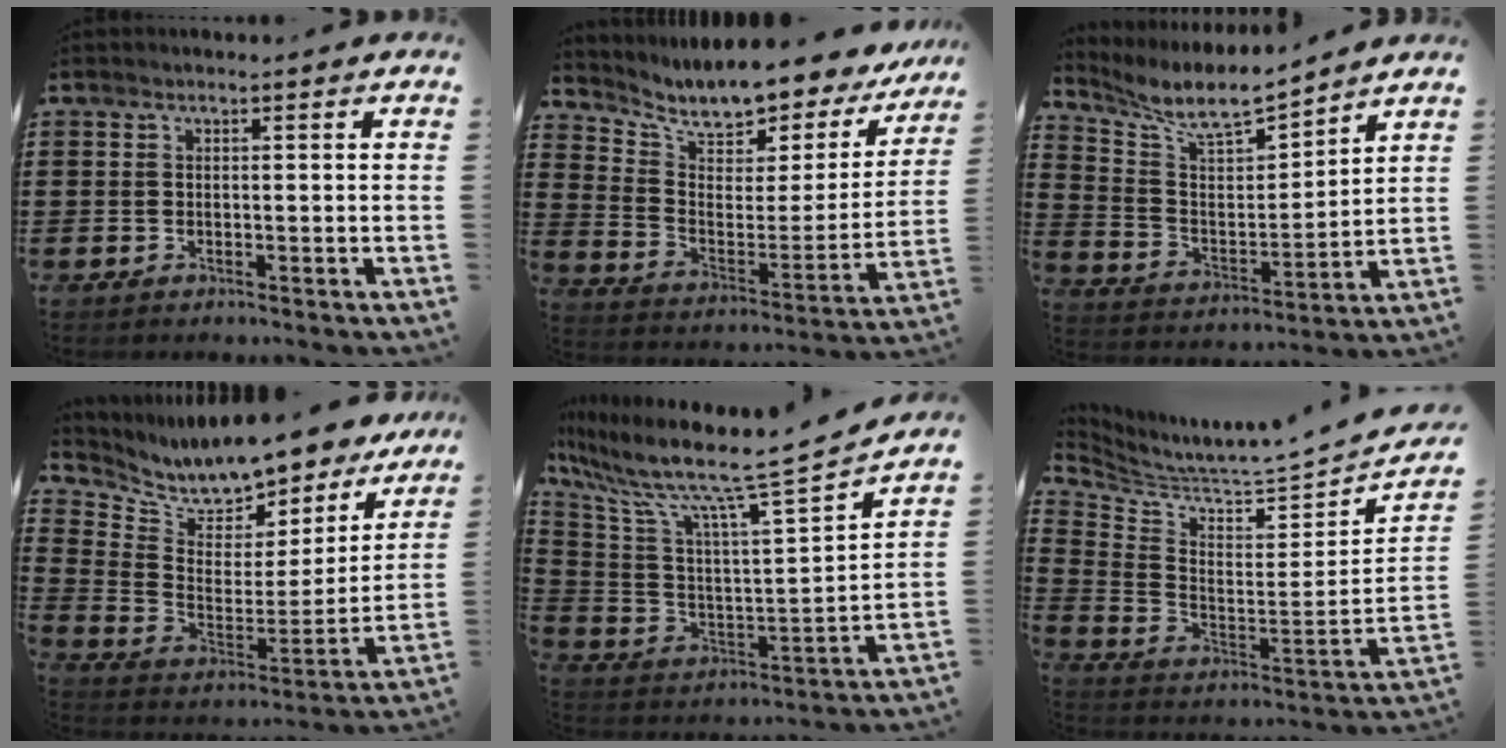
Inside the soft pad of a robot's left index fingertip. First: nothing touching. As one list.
[{"total": 7.8, "force": [7.0, 1.9, 2.7], "torque": [-0.078, -0.063, 0.113]}, {"total": 8.0, "force": [7.1, 1.6, 3.3], "torque": [-0.097, -0.045, 0.122]}, {"total": 8.3, "force": [7.9, 1.8, 1.5], "torque": [-0.063, -0.073, 0.131]}, {"total": 10.8, "force": [8.8, 0.5, 6.3], "torque": [-0.150, -0.069, 0.133]}, {"total": 3.5, "force": [3.4, -0.8, 0.3], "torque": [-0.034, -0.063, 0.049]}]